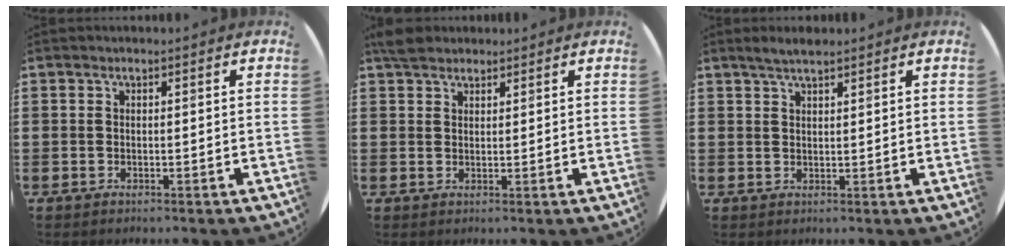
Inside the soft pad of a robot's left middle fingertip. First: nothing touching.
{"total": 2.8, "force": [2.4, 1.1, 0.8], "torque": [-0.011, 0.006, 0.045]}
{"total": 2.3, "force": [2.0, 0.3, 1.2], "torque": [-0.023, 0.005, 0.035]}